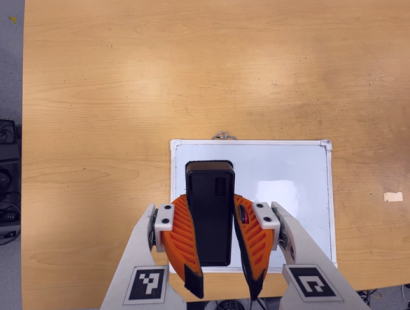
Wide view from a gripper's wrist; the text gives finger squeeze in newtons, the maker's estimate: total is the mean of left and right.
{"total": 9.6, "left": 6.8, "right": 12.4}